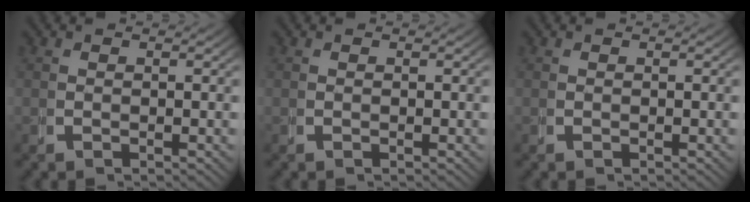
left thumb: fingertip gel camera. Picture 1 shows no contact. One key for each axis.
{"total": 0.0}
{"total": 0.0}